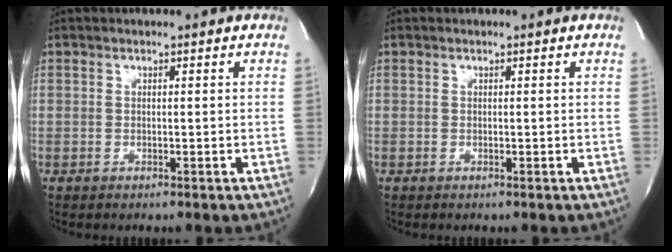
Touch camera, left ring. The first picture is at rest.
{"total": 0.0}